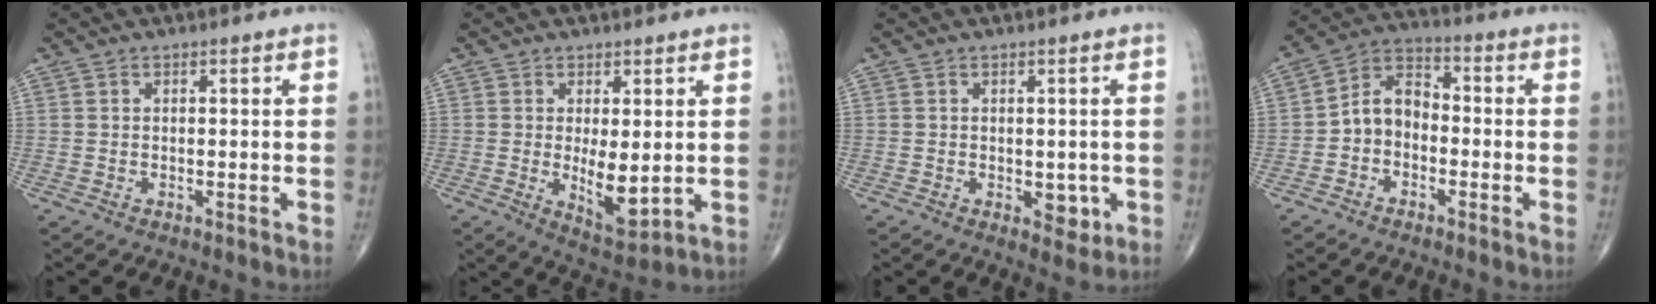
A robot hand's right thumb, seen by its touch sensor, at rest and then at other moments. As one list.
[{"total": 7.4, "force": [-0.3, 3.1, 6.8], "torque": [-0.094, -0.021, 0.007]}, {"total": 3.4, "force": [-0.7, 2.2, 2.6], "torque": [-0.009, -0.002, -0.005]}, {"total": 7.5, "force": [-1.7, 5.6, 4.8], "torque": [-0.063, 0.037, -0.049]}]